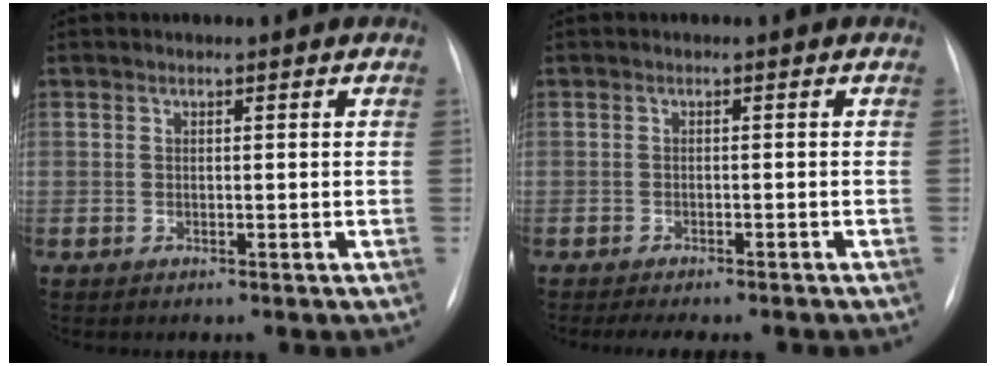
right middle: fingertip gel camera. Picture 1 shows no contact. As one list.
[{"total": 7.1, "force": [-6.1, 1.8, 3.3], "torque": [-0.041, -0.001, -0.077]}]